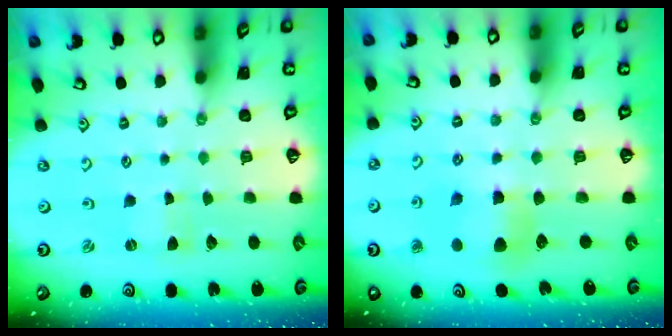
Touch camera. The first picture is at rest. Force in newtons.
{"total": 6.1, "press": 6.1, "slide": 0.6}